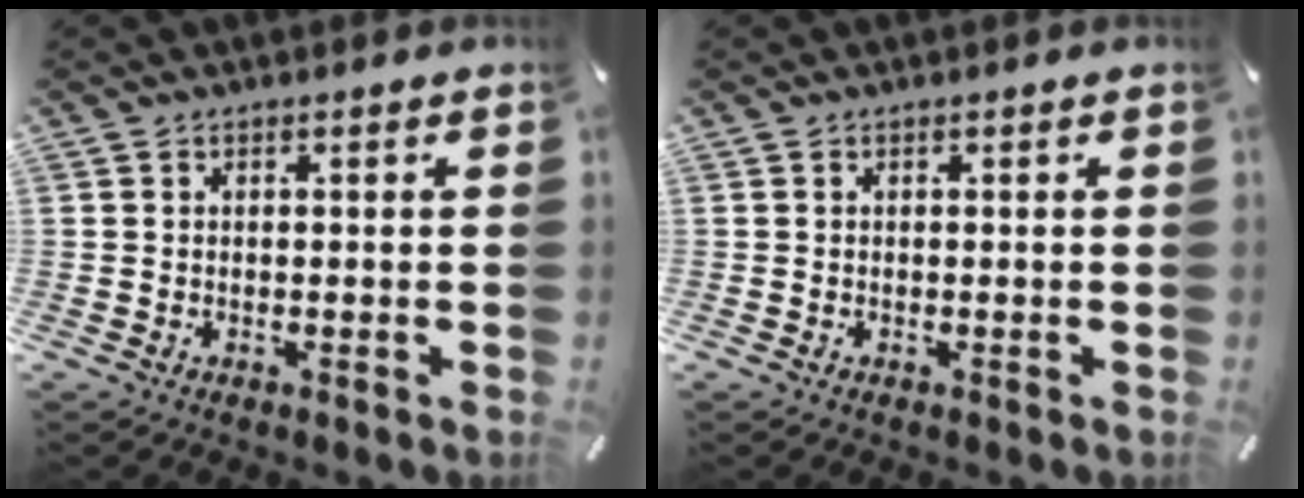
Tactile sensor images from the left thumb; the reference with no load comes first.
{"total": 0.0}